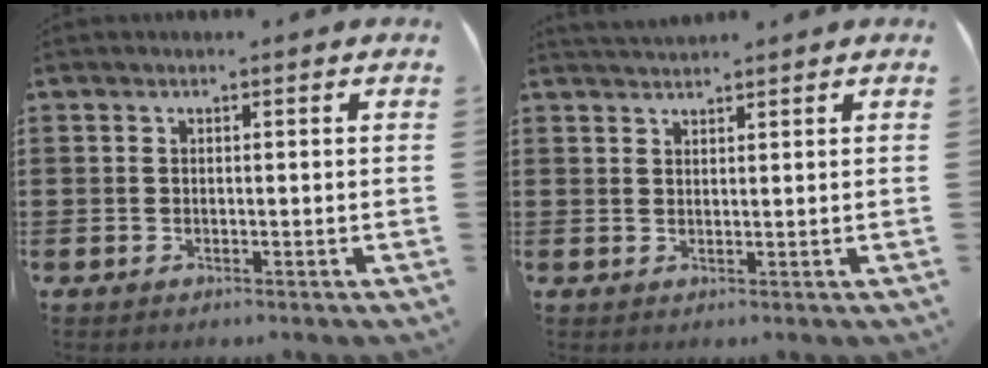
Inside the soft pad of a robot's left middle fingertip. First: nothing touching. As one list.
[{"total": 1.7, "force": [1.7, 0.2, 0.3], "torque": [-0.011, 0.001, 0.034]}]